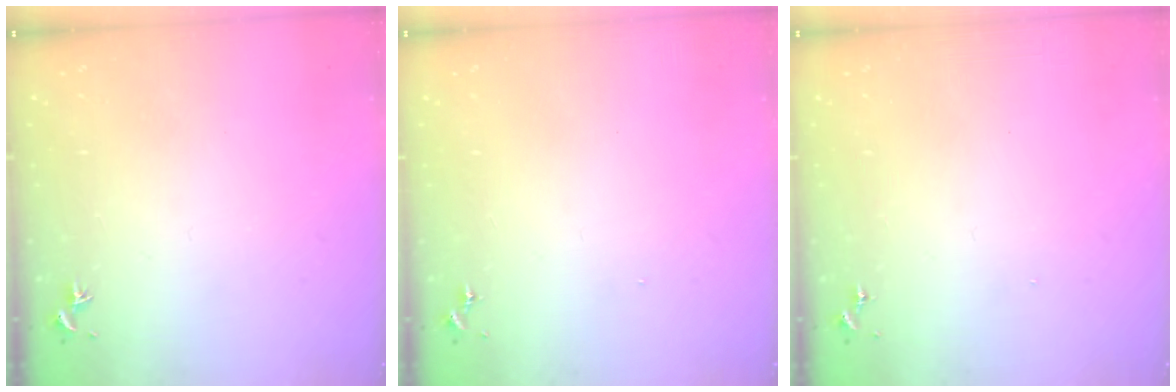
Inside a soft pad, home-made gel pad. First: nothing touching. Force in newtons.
{"total": 0.0}
{"total": 0.0}